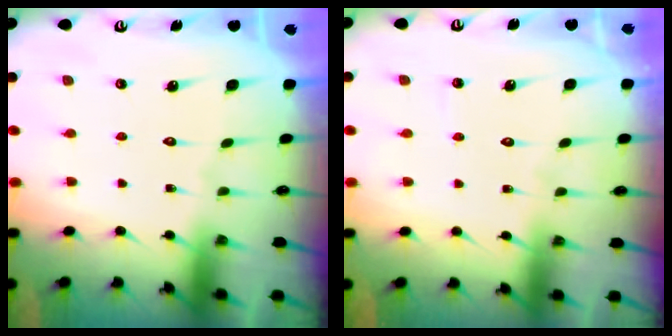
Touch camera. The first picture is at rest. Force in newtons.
{"total": 2.9, "press": 2.9, "slide": 0.3}